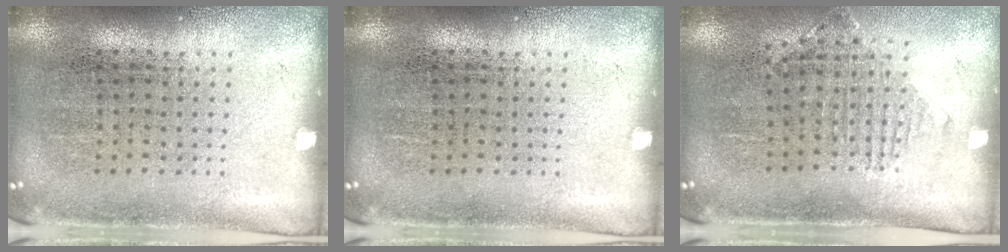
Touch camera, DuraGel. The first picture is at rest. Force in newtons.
{"total": 0.0}
{"total": 1.1, "press": 0.9, "slide": 0.5}